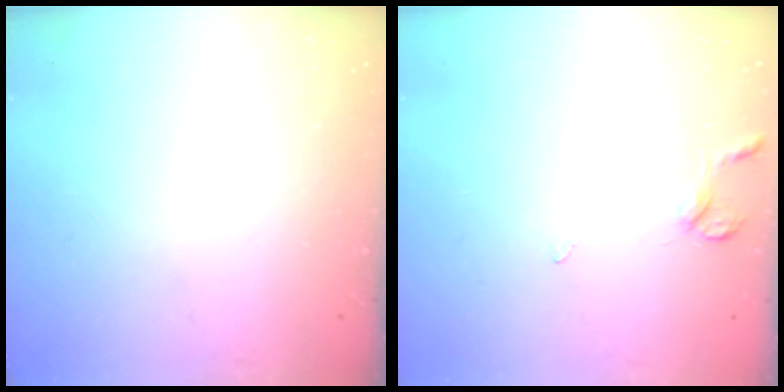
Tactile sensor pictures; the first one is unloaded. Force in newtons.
{"total": 4.5, "press": 4.5, "slide": 0.5}